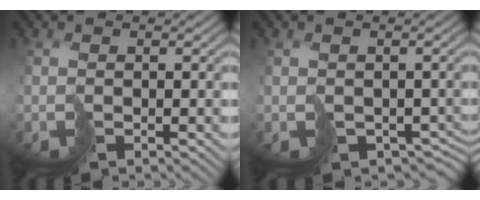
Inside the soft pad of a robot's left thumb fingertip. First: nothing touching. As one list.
[{"total": 3.1, "force": [-0.8, 2.5, 1.8], "torque": [-0.036, -0.021, -0.010]}]